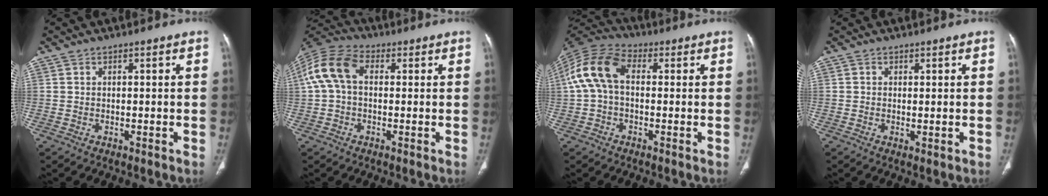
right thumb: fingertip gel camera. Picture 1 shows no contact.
{"total": 10.5, "force": [1.3, 6.9, 7.9], "torque": [-0.163, 0.033, 0.016]}
{"total": 11.5, "force": [1.0, 7.3, 8.9], "torque": [-0.182, 0.032, 0.007]}
{"total": 0.8, "force": [0.1, 0.3, 0.7], "torque": [-0.020, -0.005, 0.003]}